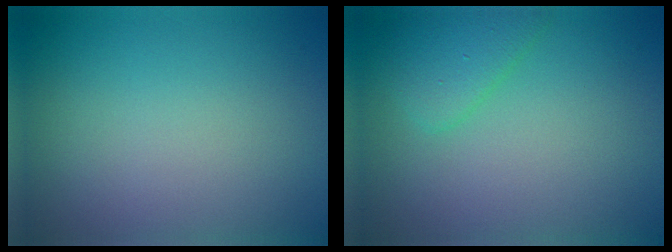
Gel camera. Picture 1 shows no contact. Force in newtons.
{"total": 2.4, "press": 2.4, "slide": 0.1}